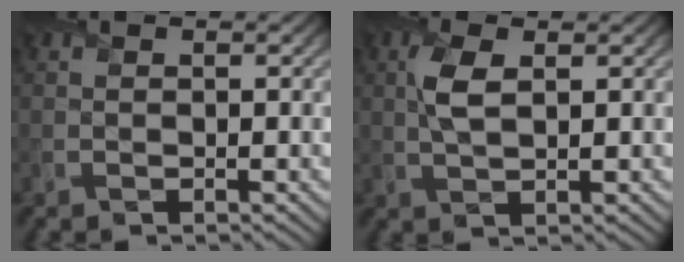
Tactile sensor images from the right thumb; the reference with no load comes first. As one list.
[{"total": 3.8, "force": [1.0, 1.6, 3.3], "torque": [-0.082, 0.002, 0.022]}]